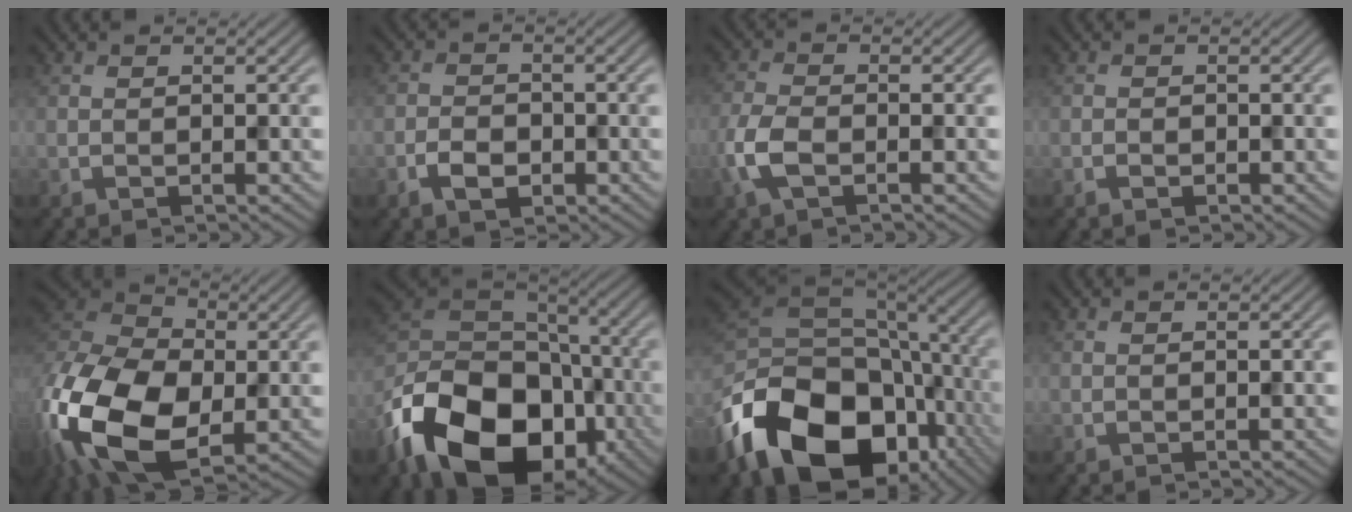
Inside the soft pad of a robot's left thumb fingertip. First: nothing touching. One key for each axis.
{"total": 3.1, "fx": -1.6, "fy": 2.0, "fz": 1.8, "tx": -0.038, "ty": -0.001, "tz": -0.032}
{"total": 4.6, "fx": -1.9, "fy": 2.3, "fz": 3.5, "tx": -0.096, "ty": 0.000, "tz": -0.043}
{"total": 0.9, "fx": -0.7, "fy": 0.5, "fz": 0.5, "tx": -0.010, "ty": -0.001, "tz": -0.011}
{"total": 19.3, "fx": -5.6, "fy": 11.9, "fz": 14.1, "tx": -0.344, "ty": -0.030, "tz": -0.105}
{"total": 19.2, "fx": -9.3, "fy": 12.6, "fz": 11.2, "tx": -0.243, "ty": -0.040, "tz": -0.164}
{"total": 19.6, "fx": -8.6, "fy": 13.2, "fz": 11.8, "tx": -0.279, "ty": -0.043, "tz": -0.129}
{"total": 0.0}